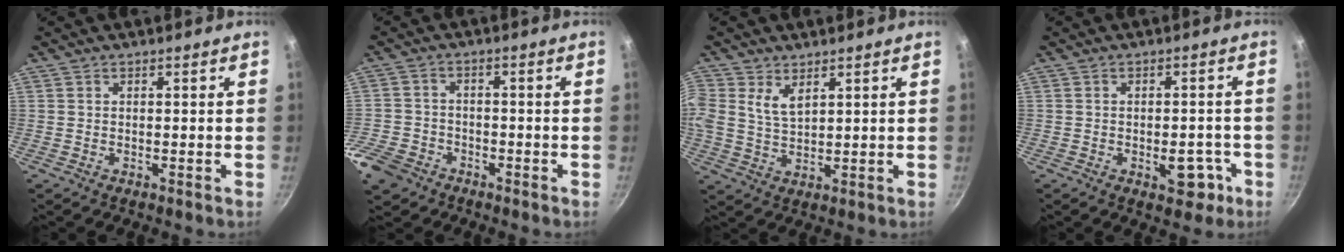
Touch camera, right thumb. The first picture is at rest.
{"total": 7.4, "force": [-4.8, 5.1, 2.5], "torque": [-0.054, 0.015, -0.091]}
{"total": 5.9, "force": [2.8, 3.4, 3.9], "torque": [-0.071, -0.007, 0.063]}
{"total": 5.3, "force": [-2.2, 3.0, 3.8], "torque": [-0.026, 0.017, -0.022]}